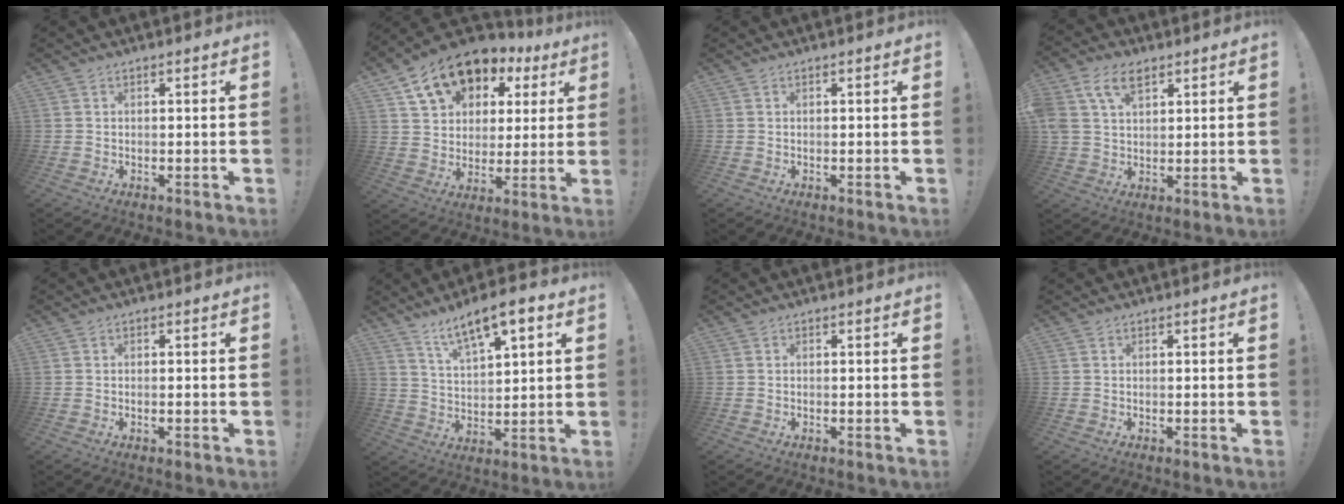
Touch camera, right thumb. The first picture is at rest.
{"total": 15.1, "force": [9.0, 10.0, 6.8], "torque": [-0.110, -0.047, 0.169]}
{"total": 0.0}
{"total": 9.5, "force": [5.0, 5.8, 5.8], "torque": [-0.120, -0.003, 0.097]}
{"total": 0.7, "force": [-0.4, 0.1, 0.5], "torque": [-0.013, 0.002, -0.006]}
{"total": 10.4, "force": [7.1, 3.1, 6.9], "torque": [-0.121, -0.035, 0.123]}
{"total": 0.0}
{"total": 0.0}